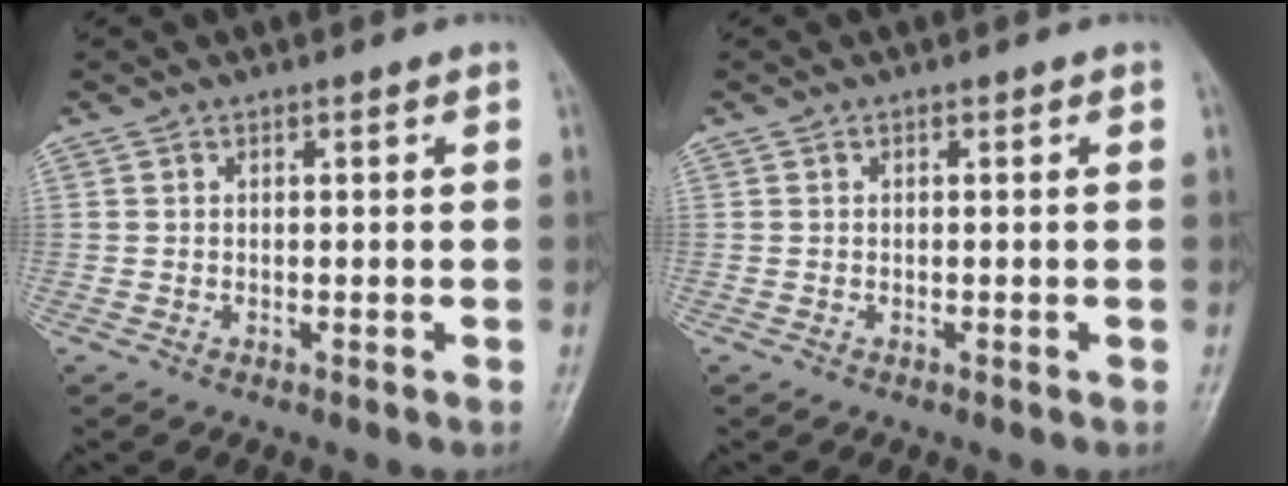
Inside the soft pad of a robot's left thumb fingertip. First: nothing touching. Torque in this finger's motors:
{"motor_torque": [0.01, 0.01, -0.06, -0.07, 0.00]}